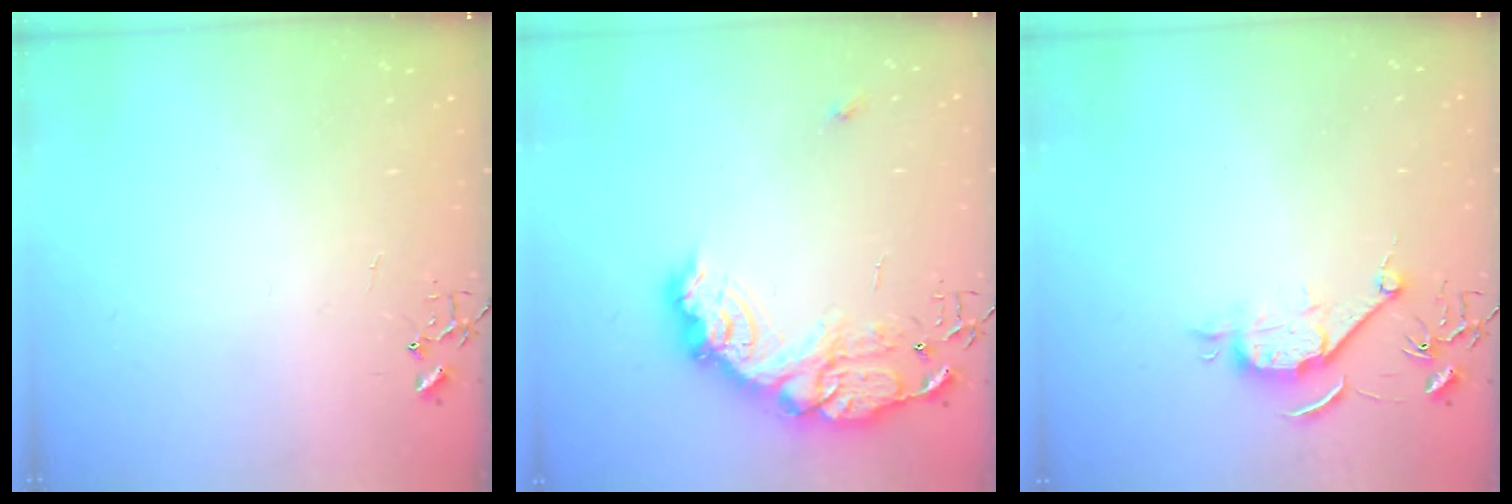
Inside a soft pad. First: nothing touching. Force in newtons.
{"total": 18.7, "press": 18.7, "slide": 1.3}
{"total": 7.9, "press": 7.9, "slide": 0.9}